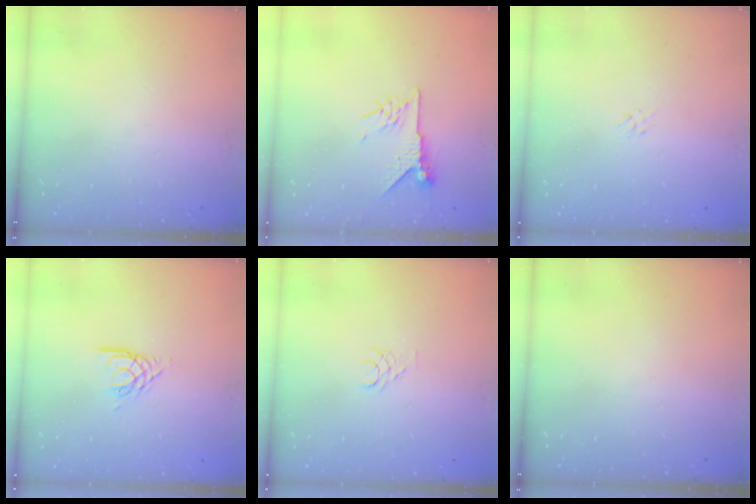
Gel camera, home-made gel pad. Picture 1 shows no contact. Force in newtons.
{"total": 8.1, "press": 8.1, "slide": 0.8}
{"total": 1.8, "press": 1.8, "slide": 0.5}
{"total": 2.6, "press": 2.5, "slide": 0.4}
{"total": 3.6, "press": 3.5, "slide": 0.4}
{"total": 0.0}